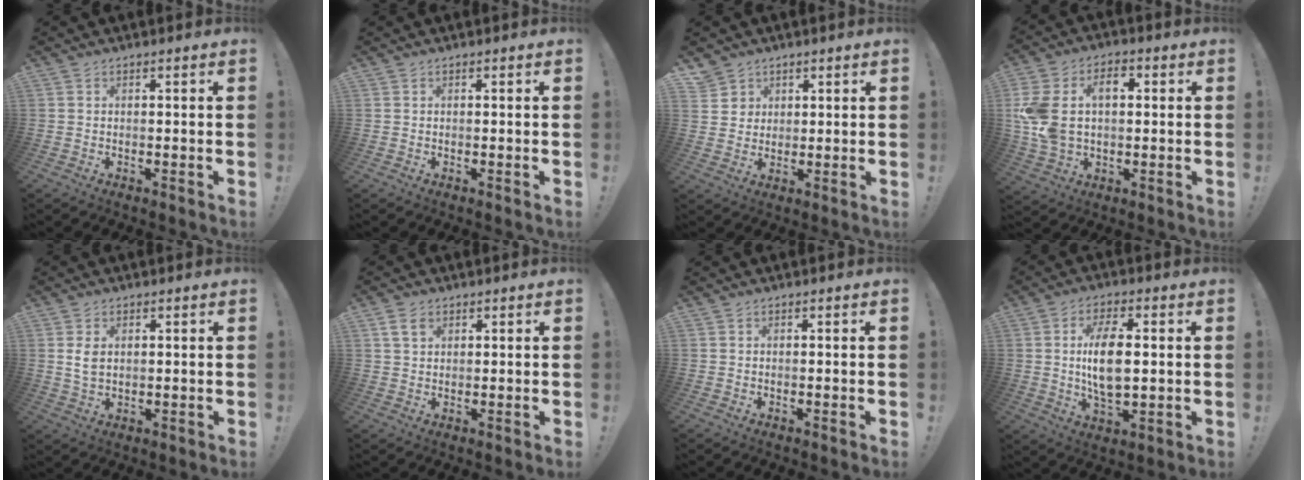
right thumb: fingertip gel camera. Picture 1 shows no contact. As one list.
[{"total": 0.0}, {"total": 4.9, "force": [2.9, 4.0, 0.2], "torque": [-0.006, -0.020, 0.056]}, {"total": 14.5, "force": [2.5, 9.5, 10.6], "torque": [-0.226, 0.002, 0.047]}, {"total": 4.2, "force": [1.2, 2.6, 3.1], "torque": [-0.052, -0.004, 0.019]}, {"total": 4.1, "force": [2.0, 2.7, 2.3], "torque": [-0.038, 0.002, 0.038]}, {"total": 0.0}, {"total": 11.8, "force": [1.2, 5.7, 10.3], "torque": [-0.180, -0.007, 0.017]}]